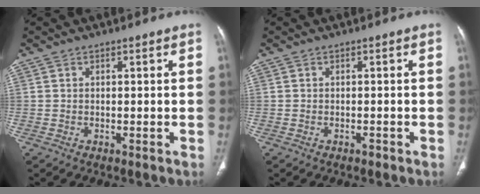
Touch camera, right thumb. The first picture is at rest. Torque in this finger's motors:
{"motor_torque": [0.27, 0.08, -0.07, -0.19, -0.02]}